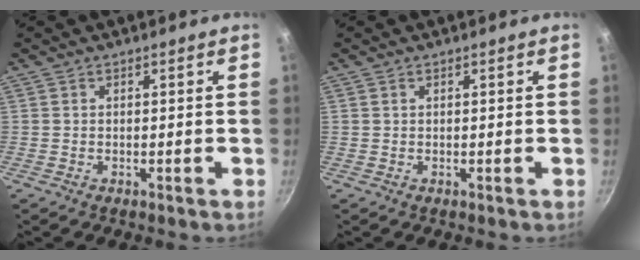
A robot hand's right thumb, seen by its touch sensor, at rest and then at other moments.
{"total": 0.0}